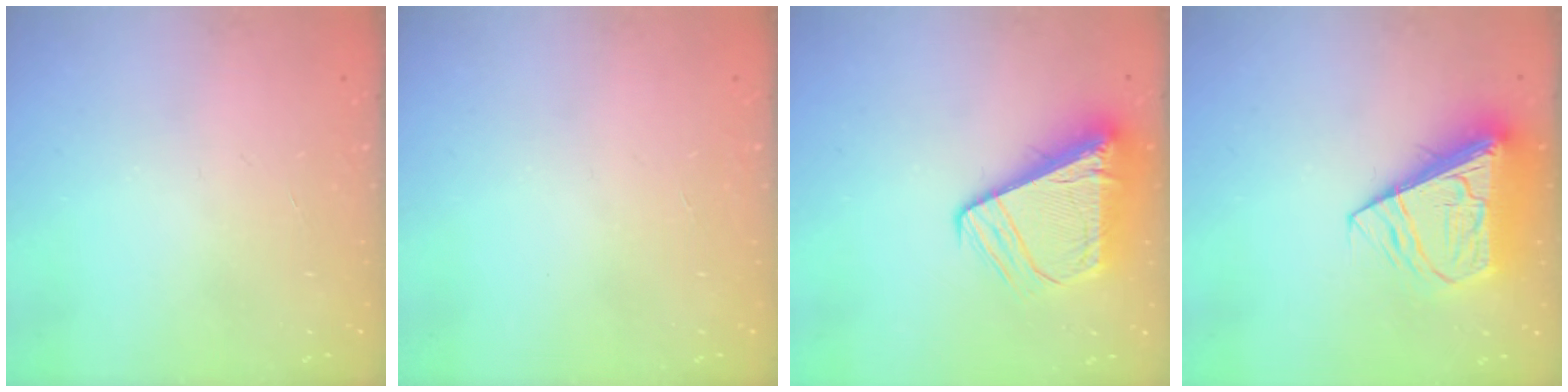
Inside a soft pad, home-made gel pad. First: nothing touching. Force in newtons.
{"total": 0.0}
{"total": 11.3, "press": 11.2, "slide": 1.1}
{"total": 11.2, "press": 11.1, "slide": 1.6}